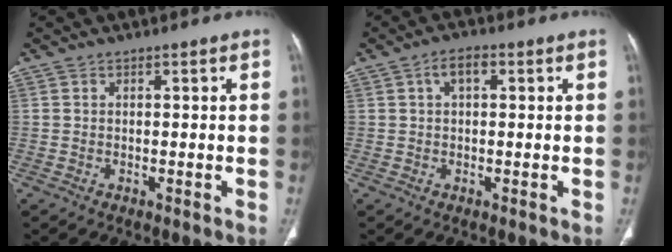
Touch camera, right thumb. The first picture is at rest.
{"total": 3.2, "force": [0.9, 1.7, 2.5], "torque": [-0.043, 0.012, 0.014]}